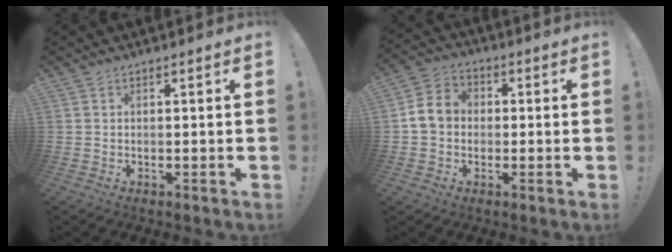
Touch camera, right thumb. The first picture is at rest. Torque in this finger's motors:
{"motor_torque": [0.02, 0.01, 0.00, 0.00, 0.00]}